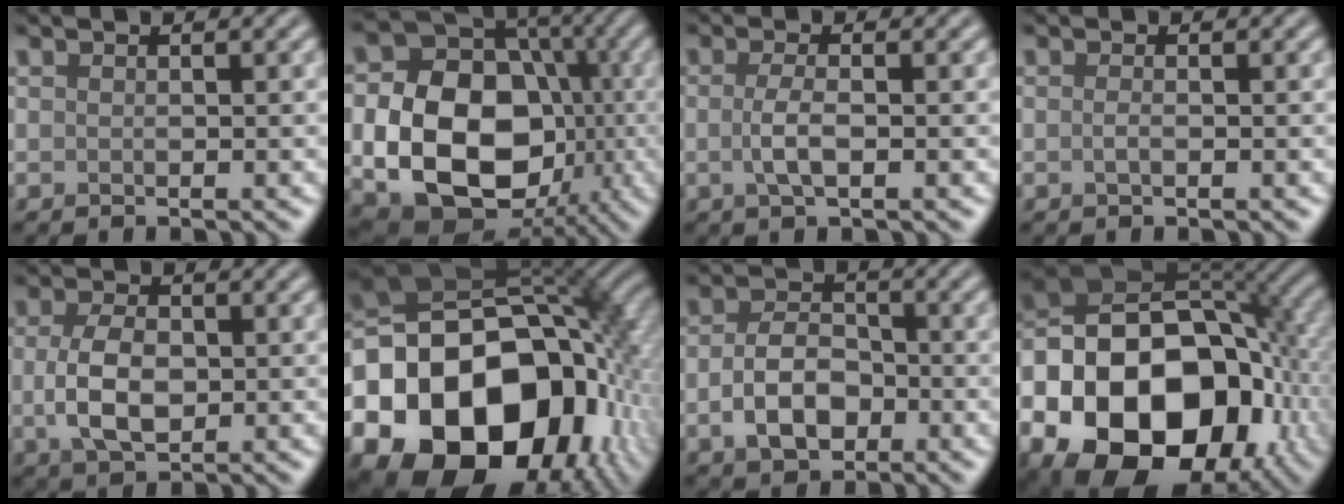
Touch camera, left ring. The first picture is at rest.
{"total": 13.9, "force": [-2.7, 10.4, 8.8], "torque": [-0.146, -0.020, -0.052]}
{"total": 2.3, "force": [-0.2, 0.7, 2.2], "torque": [-0.047, -0.001, -0.009]}
{"total": 0.7, "force": [-0.2, 0.2, 0.7], "torque": [-0.016, -0.001, -0.004]}
{"total": 4.8, "force": [-0.2, 3.0, 3.8], "torque": [-0.081, -0.001, -0.003]}
{"total": 21.9, "force": [-6.7, 15.8, 13.7], "torque": [-0.271, -0.014, -0.115]}
{"total": 4.8, "force": [-1.3, 3.1, 3.4], "torque": [-0.065, 0.000, -0.030]}
{"total": 20.2, "force": [-6.9, 14.0, 12.8], "torque": [-0.238, -0.006, -0.121]}